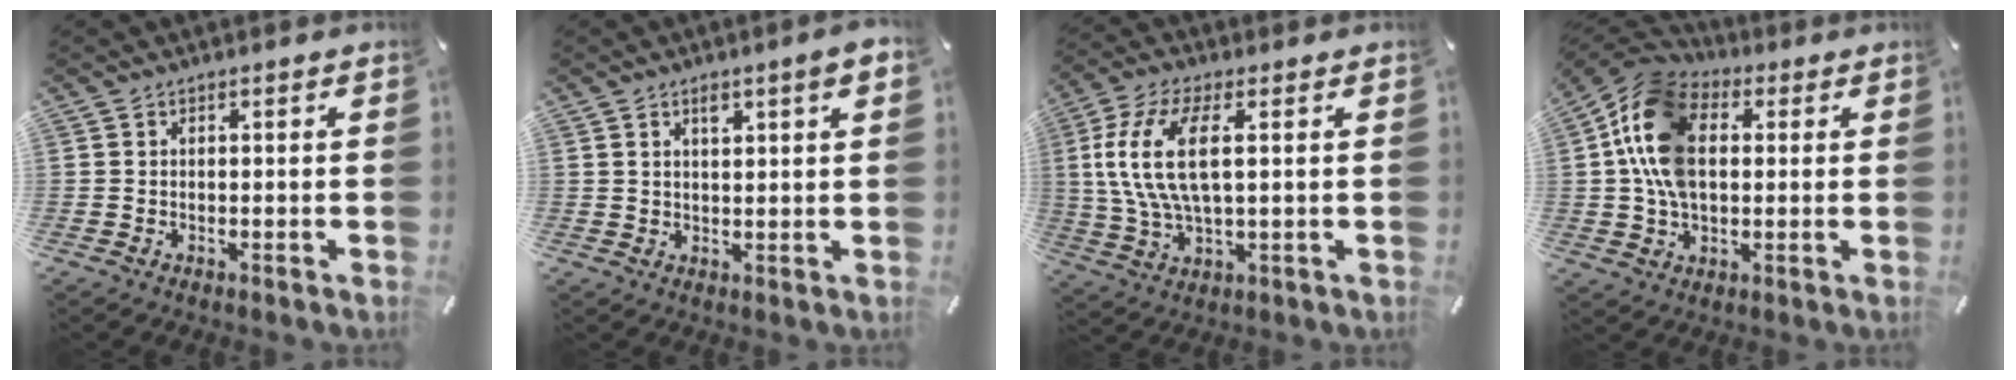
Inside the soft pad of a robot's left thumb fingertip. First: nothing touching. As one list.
[{"total": 3.9, "force": [2.1, 0.9, 3.2], "torque": [-0.057, 0.000, 0.033]}, {"total": 13.4, "force": [2.8, 5.7, 11.7], "torque": [-0.265, -0.007, 0.045]}, {"total": 16.1, "force": [1.9, 11.4, 11.3], "torque": [-0.256, 0.013, 0.036]}]